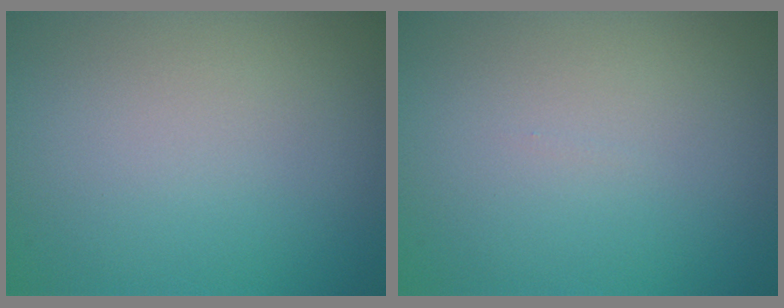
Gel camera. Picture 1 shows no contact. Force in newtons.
{"total": 0.0}